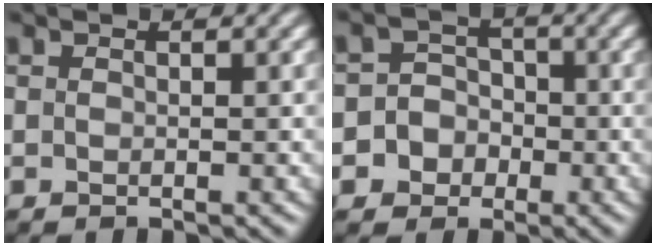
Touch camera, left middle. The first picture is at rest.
{"total": 5.5, "force": [-2.8, 4.7, 0.2], "torque": [0.007, 0.003, -0.064]}